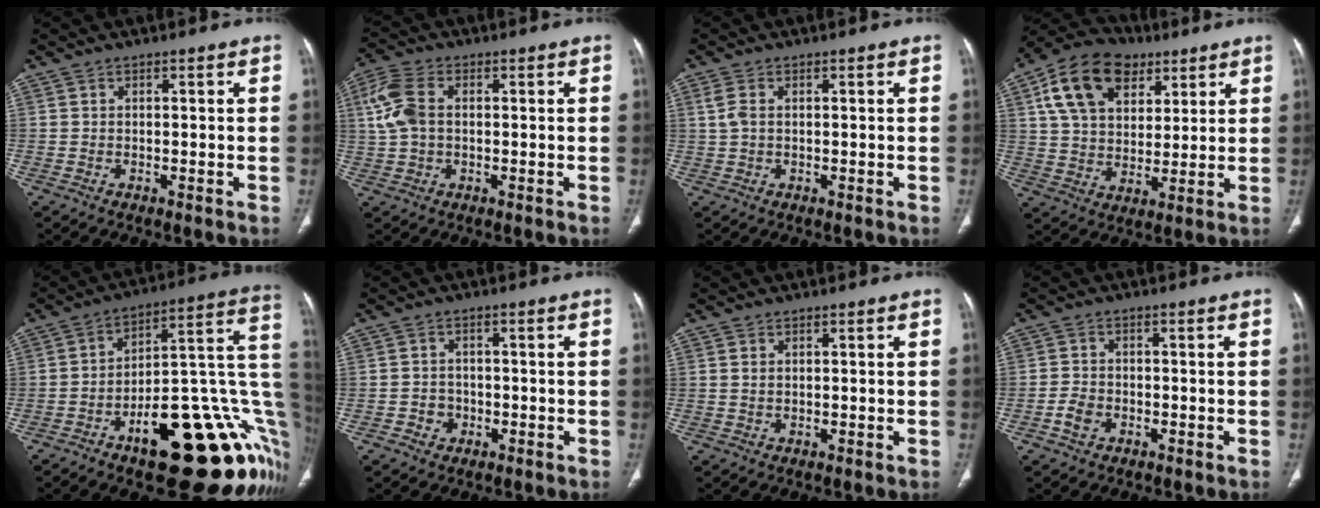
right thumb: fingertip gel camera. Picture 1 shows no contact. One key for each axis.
{"total": 7.7, "fx": 0.9, "fy": 5.0, "fz": 5.8, "tx": -0.139, "ty": 0.016, "tz": 0.019}
{"total": 2.5, "fx": 0.5, "fy": 1.5, "fz": 2.0, "tx": -0.059, "ty": 0.008, "tz": 0.012}
{"total": 17.0, "fx": 7.5, "fy": 11.3, "fz": 10.2, "tx": -0.163, "ty": -0.004, "tz": 0.131}
{"total": 28.0, "fx": -8.8, "fy": 10.8, "fz": 24.3, "tx": -0.219, "ty": 0.071, "tz": -0.116}
{"total": 3.0, "fx": -1.2, "fy": 2.6, "fz": 0.7, "tx": 0.004, "ty": 0.014, "tz": -0.021}
{"total": 0.9, "fx": 0.4, "fy": 0.6, "fz": 0.5, "tx": -0.009, "ty": -0.002, "tz": 0.010}
{"total": 3.2, "fx": -1.5, "fy": 2.3, "fz": 1.7, "tx": -0.031, "ty": 0.011, "tz": -0.028}